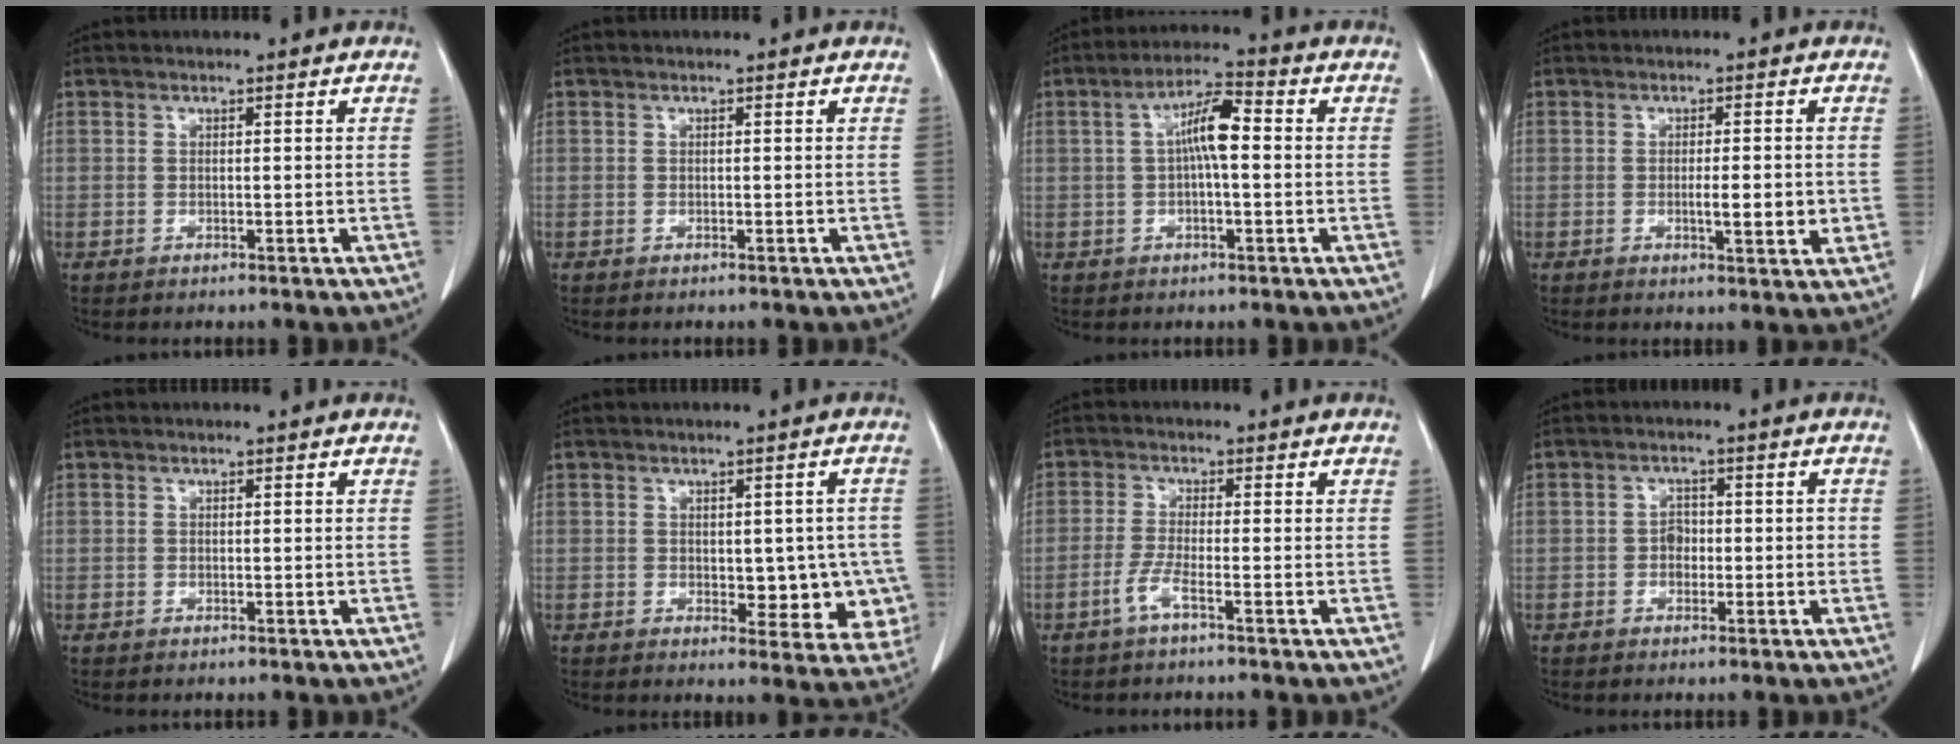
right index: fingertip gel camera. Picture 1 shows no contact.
{"total": 0.0}
{"total": 6.7, "force": [0.5, 1.4, 6.5], "torque": [-0.122, 0.021, 0.004]}
{"total": 4.7, "force": [-0.7, 0.9, 4.6], "torque": [-0.070, -0.005, -0.007]}
{"total": 0.0}
{"total": 8.2, "force": [-0.9, 4.5, 6.9], "torque": [-0.056, 0.008, -0.002]}
{"total": 2.5, "force": [-1.5, -0.5, 1.9], "torque": [-0.044, -0.003, -0.037]}
{"total": 2.3, "force": [-0.6, 1.8, 1.4], "torque": [-0.017, 0.011, -0.011]}